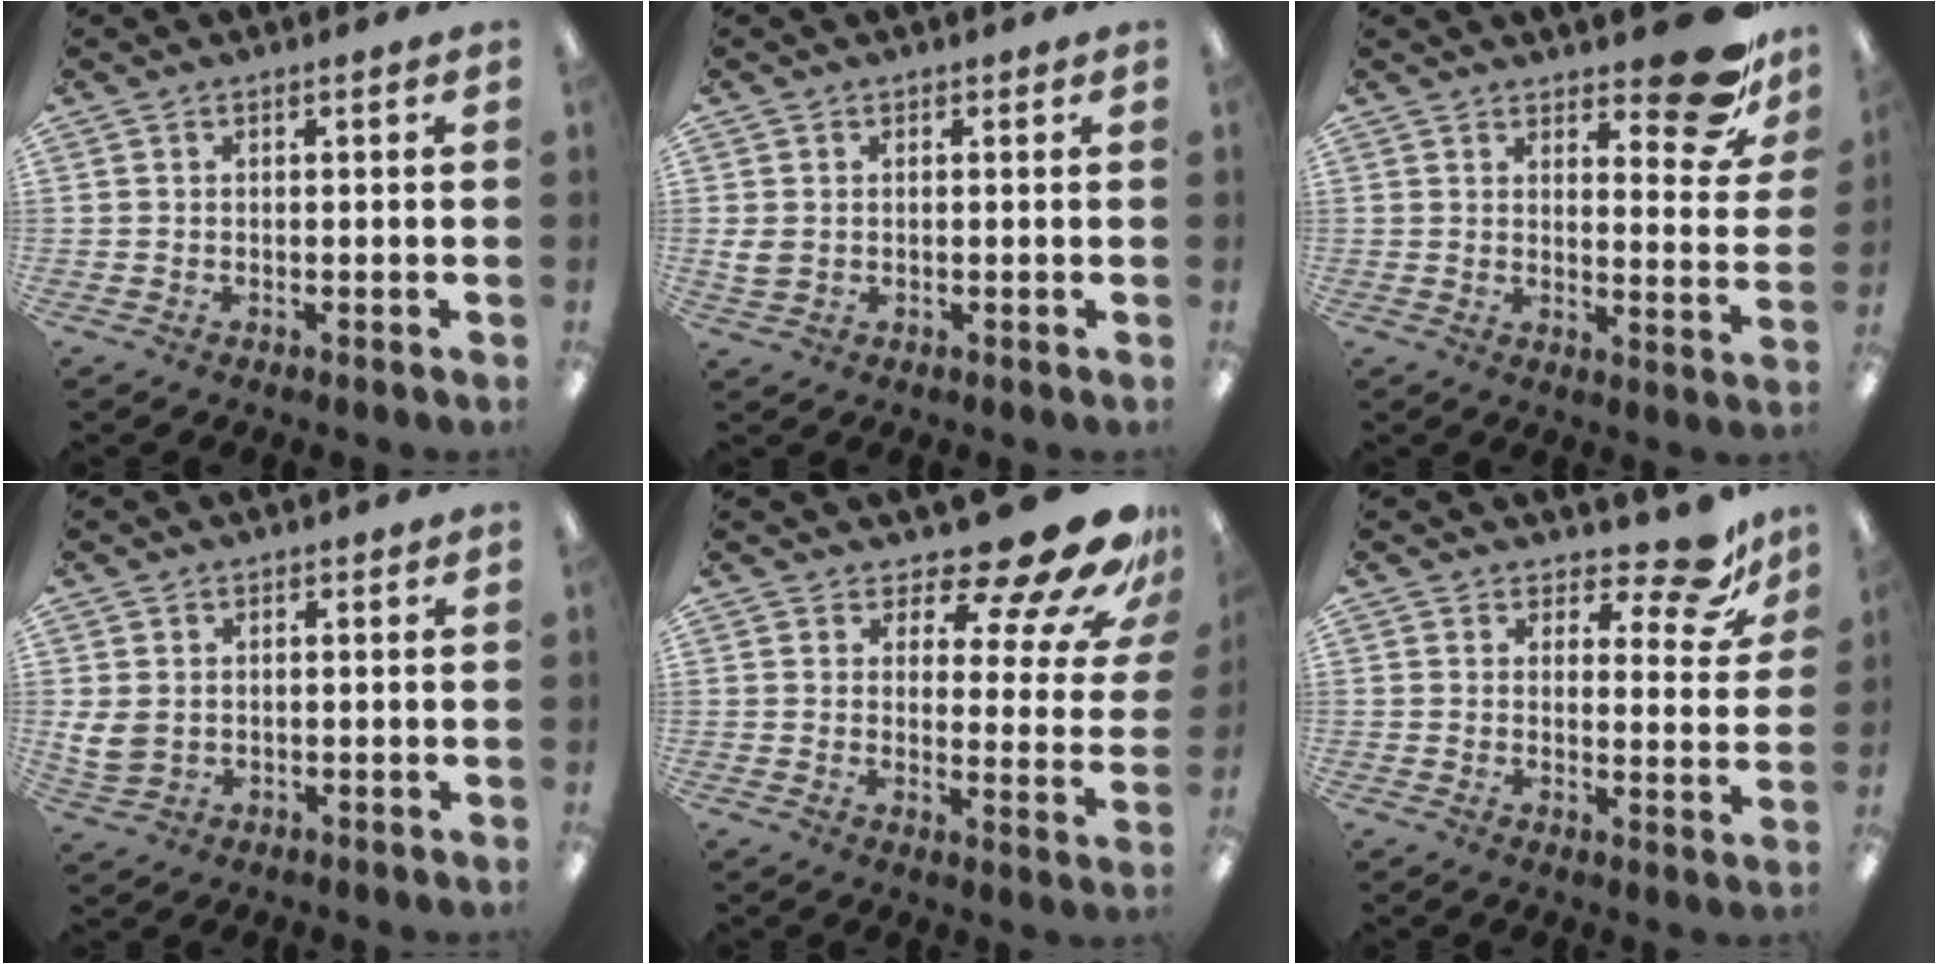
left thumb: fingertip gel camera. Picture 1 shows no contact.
{"total": 3.5, "force": [0.6, 3.0, 1.8], "torque": [-0.025, 0.004, 0.011]}
{"total": 14.1, "force": [9.8, 4.9, 8.8], "torque": [-0.104, -0.066, 0.163]}
{"total": 5.1, "force": [1.3, 4.3, 2.3], "torque": [-0.052, -0.001, 0.025]}
{"total": 16.0, "force": [12.4, 4.2, 9.2], "torque": [-0.119, -0.099, 0.201]}
{"total": 9.6, "force": [7.2, 3.7, 5.2], "torque": [-0.056, -0.051, 0.123]}